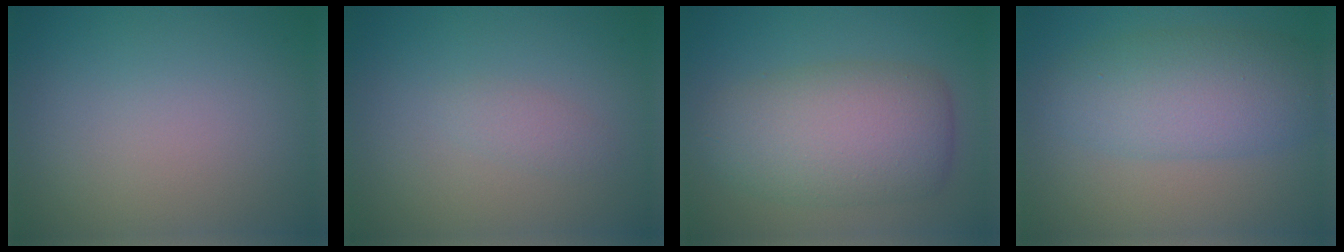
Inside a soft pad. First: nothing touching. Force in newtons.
{"total": 1.1, "press": 1.1, "slide": 0.1}
{"total": 7.5, "press": 7.5, "slide": 0.3}
{"total": 6.0, "press": 6.0, "slide": 0.1}